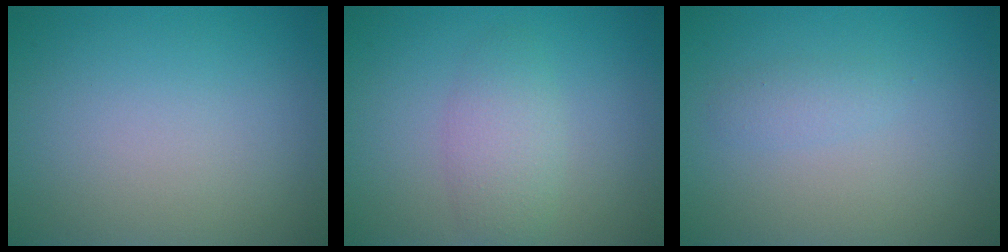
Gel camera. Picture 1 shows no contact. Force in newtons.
{"total": 2.7, "press": 2.7, "slide": 0.1}
{"total": 1.1, "press": 1.0, "slide": 0.1}